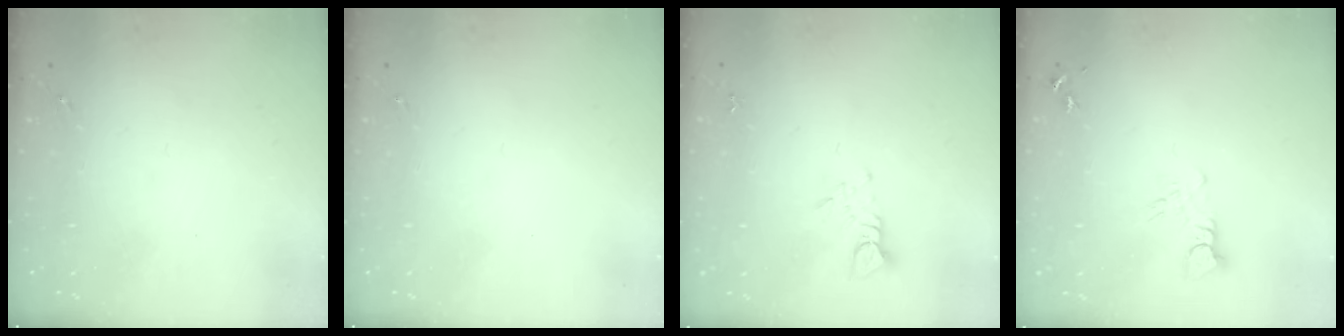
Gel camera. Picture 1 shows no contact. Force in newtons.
{"total": 0.0}
{"total": 3.5, "press": 3.5, "slide": 0.3}
{"total": 3.4, "press": 3.4, "slide": 0.2}